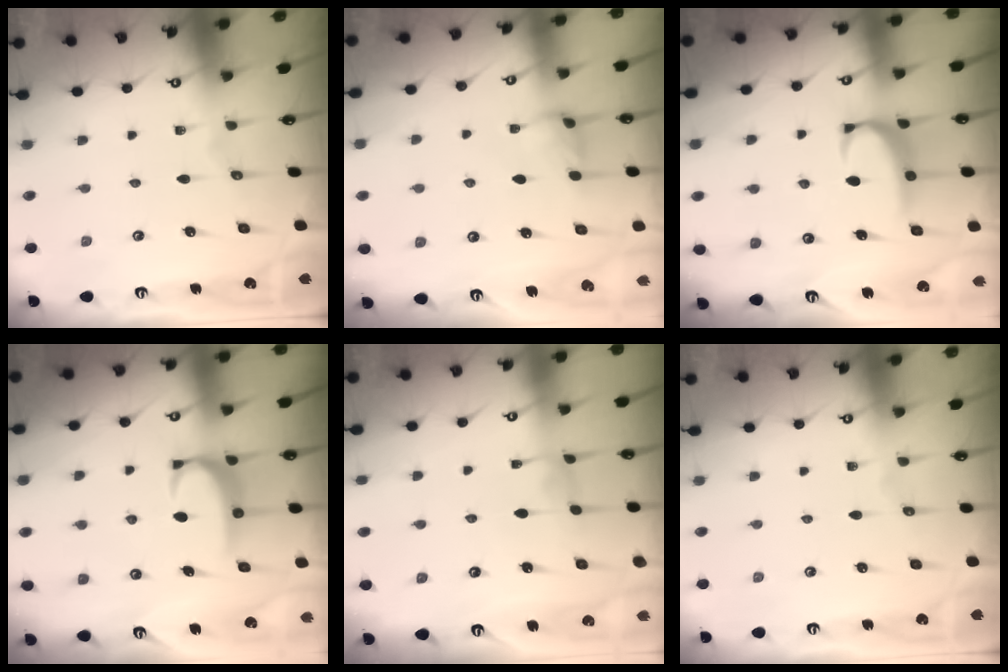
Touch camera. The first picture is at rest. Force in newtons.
{"total": 2.2, "press": 2.1, "slide": 0.6}
{"total": 2.4, "press": 2.3, "slide": 0.6}
{"total": 2.7, "press": 2.6, "slide": 0.5}
{"total": 0.8, "press": 0.6, "slide": 0.6}
{"total": 0.0}